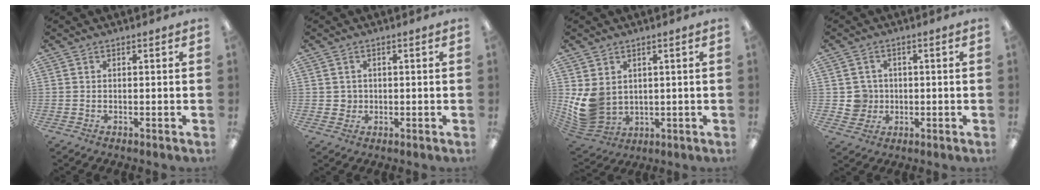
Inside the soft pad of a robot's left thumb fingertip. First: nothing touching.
{"total": 1.9, "force": [0.3, 1.9, 0.2], "torque": [-0.008, 0.004, 0.005]}
{"total": 9.5, "force": [1.3, 7.9, 5.1], "torque": [-0.123, -0.018, 0.029]}
{"total": 4.6, "force": [0.2, 4.6, 0.4], "torque": [-0.005, 0.004, 0.005]}